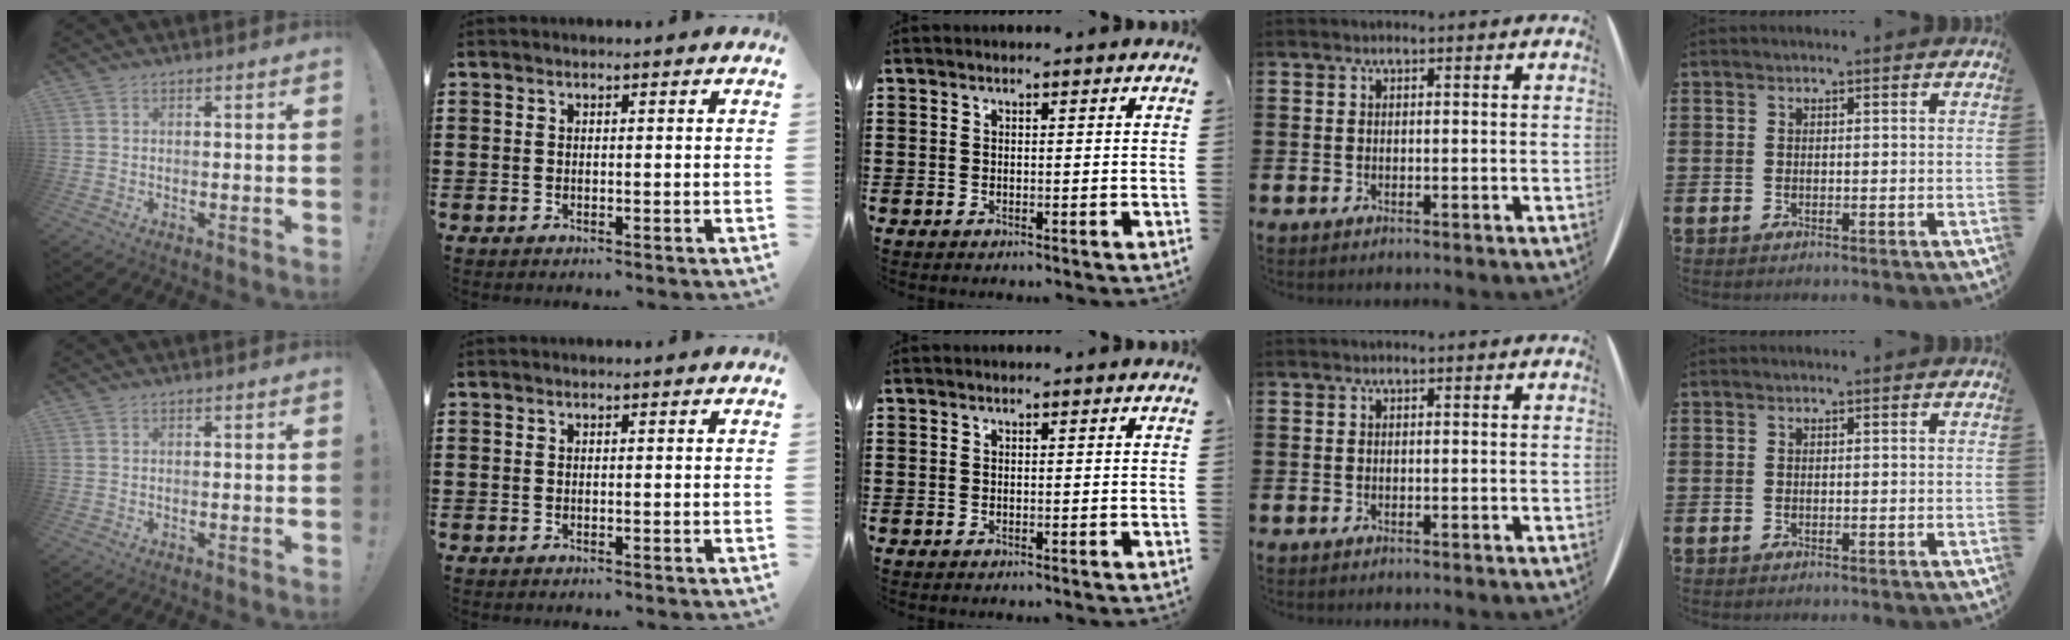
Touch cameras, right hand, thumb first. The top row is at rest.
{}